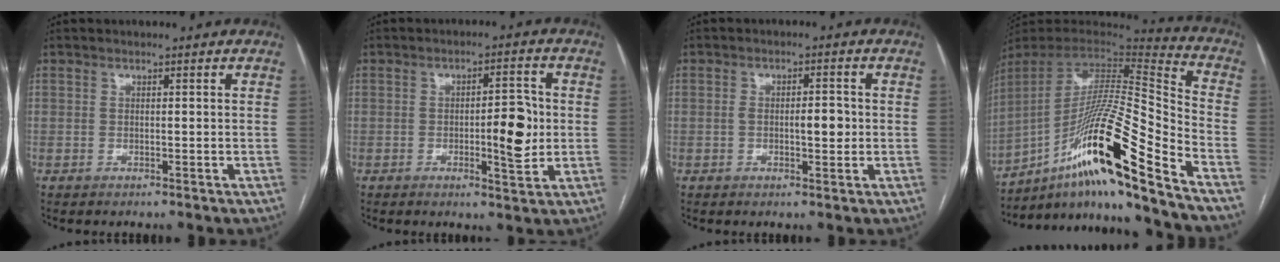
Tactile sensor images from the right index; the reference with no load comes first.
{"total": 6.8, "force": [-0.6, 1.9, 6.6], "torque": [-0.091, 0.003, -0.006]}
{"total": 3.9, "force": [-0.3, 1.4, 3.6], "torque": [-0.061, 0.005, -0.001]}
{"total": 22.8, "force": [-14.2, -0.6, 17.8], "torque": [-0.314, -0.004, -0.259]}